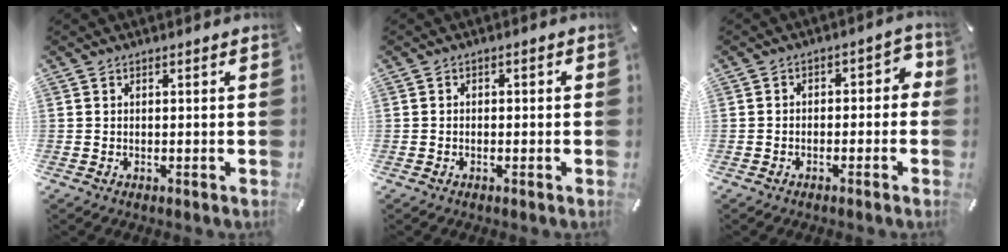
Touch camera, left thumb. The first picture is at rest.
{"total": 1.2, "force": [-0.8, 0.7, 0.6], "torque": [-0.012, 0.005, -0.017]}
{"total": 4.3, "force": [-1.7, 2.8, 2.7], "torque": [-0.042, 0.017, -0.036]}